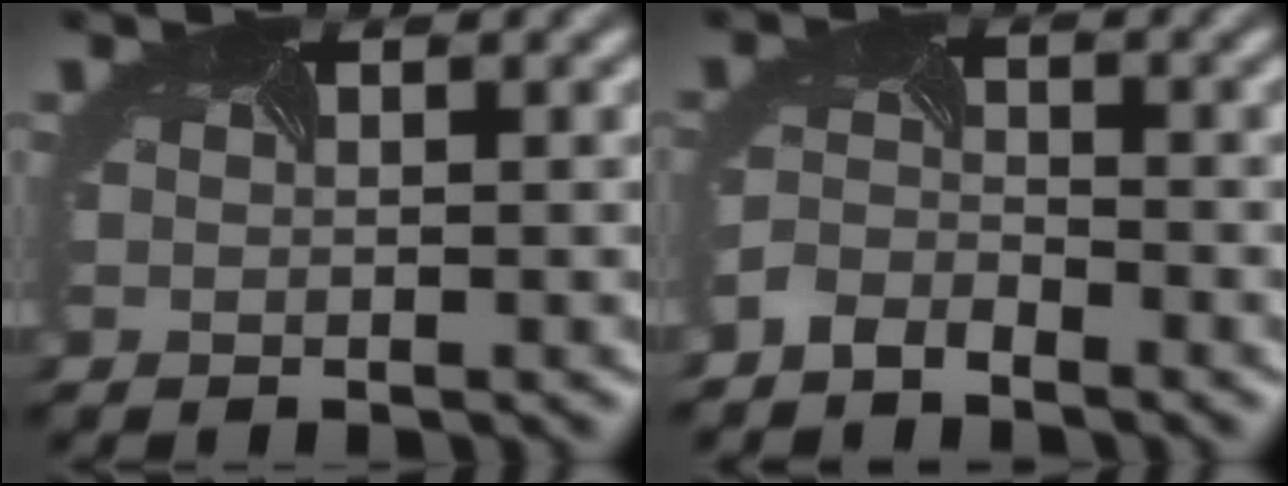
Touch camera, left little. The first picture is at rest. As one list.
[{"total": 2.5, "force": [-2.4, 0.6, 0.3], "torque": [-0.018, -0.003, -0.054]}]